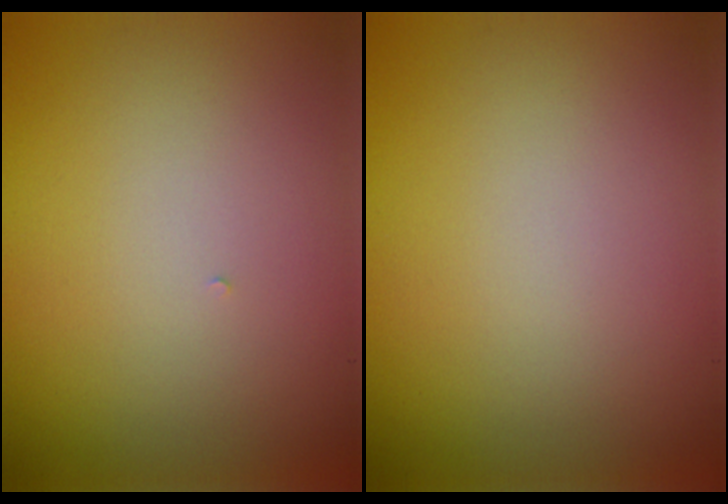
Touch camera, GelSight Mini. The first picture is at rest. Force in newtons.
{"total": 0.0}